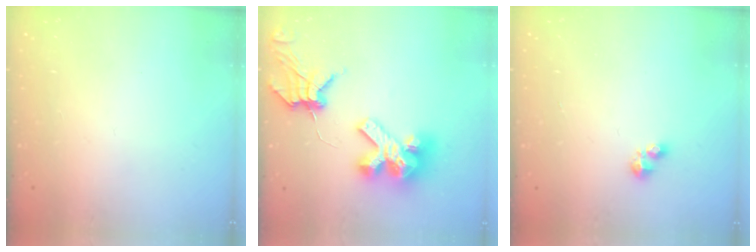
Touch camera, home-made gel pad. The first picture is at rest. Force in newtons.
{"total": 14.1, "press": 14.0, "slide": 1.7}
{"total": 2.8, "press": 2.8, "slide": 0.4}